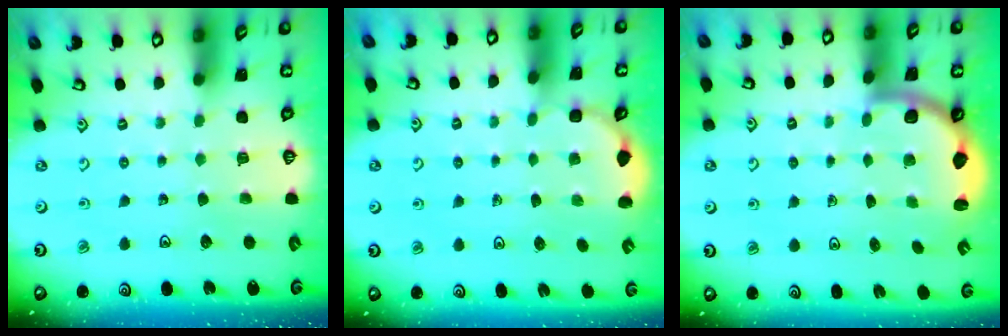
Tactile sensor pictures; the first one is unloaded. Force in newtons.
{"total": 2.5, "press": 2.2, "slide": 1.2}
{"total": 2.6, "press": 2.5, "slide": 0.6}